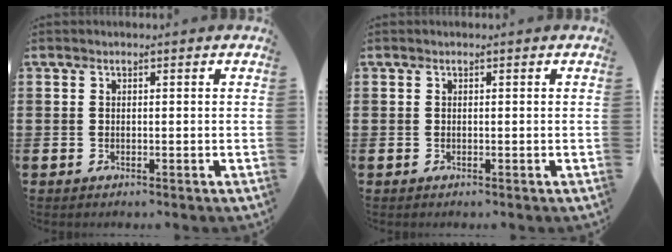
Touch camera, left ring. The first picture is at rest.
{"total": 0.0}